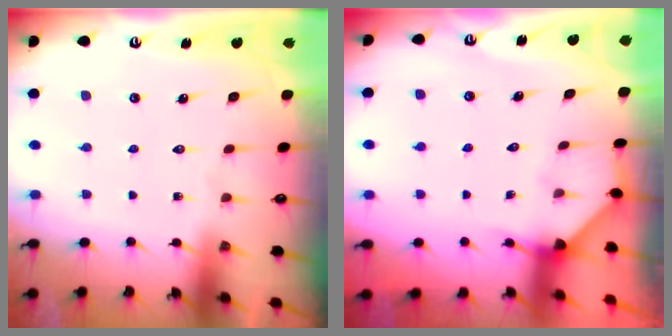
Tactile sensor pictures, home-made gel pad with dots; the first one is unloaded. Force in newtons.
{"total": 2.5, "press": 2.5, "slide": 0.4}